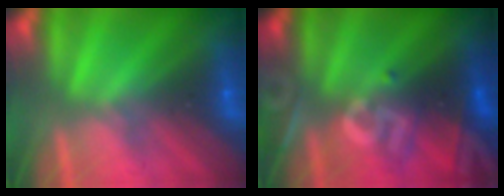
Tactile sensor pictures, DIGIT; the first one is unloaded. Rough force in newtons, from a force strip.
{"total": 2.9}